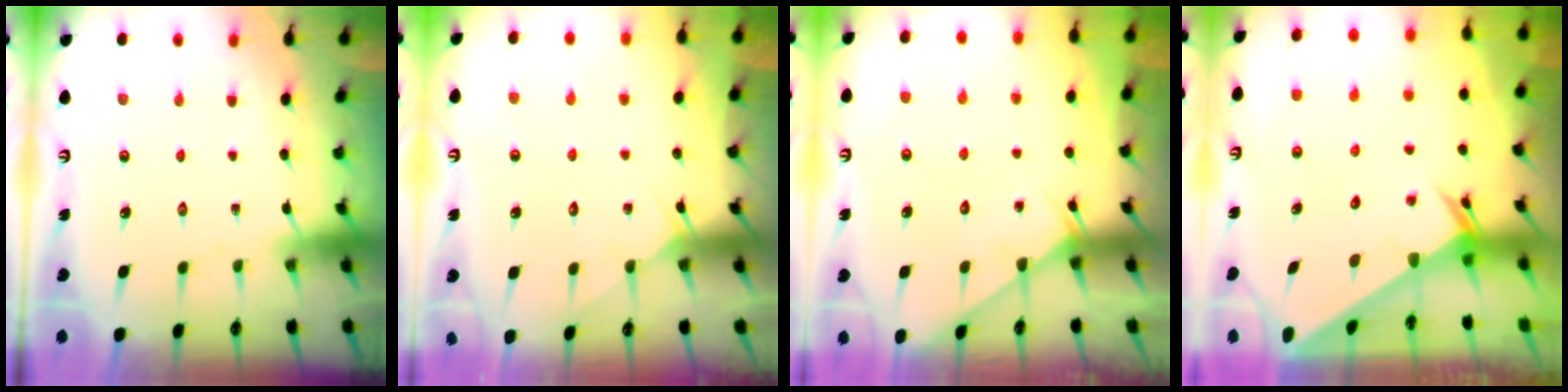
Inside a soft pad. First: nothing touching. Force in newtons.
{"total": 4.2, "press": 4.2, "slide": 0.4}
{"total": 4.6, "press": 4.6, "slide": 0.5}
{"total": 2.3, "press": 2.3, "slide": 0.1}